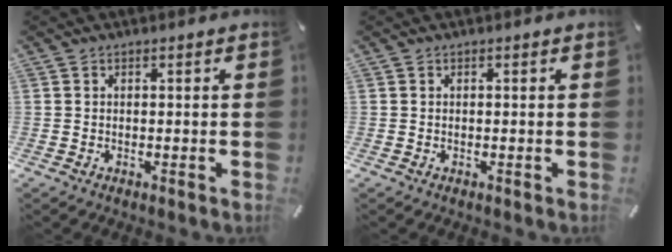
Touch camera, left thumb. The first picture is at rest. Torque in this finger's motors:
{"motor_torque": [0.00, 0.00, -0.03, 0.05, 0.00]}